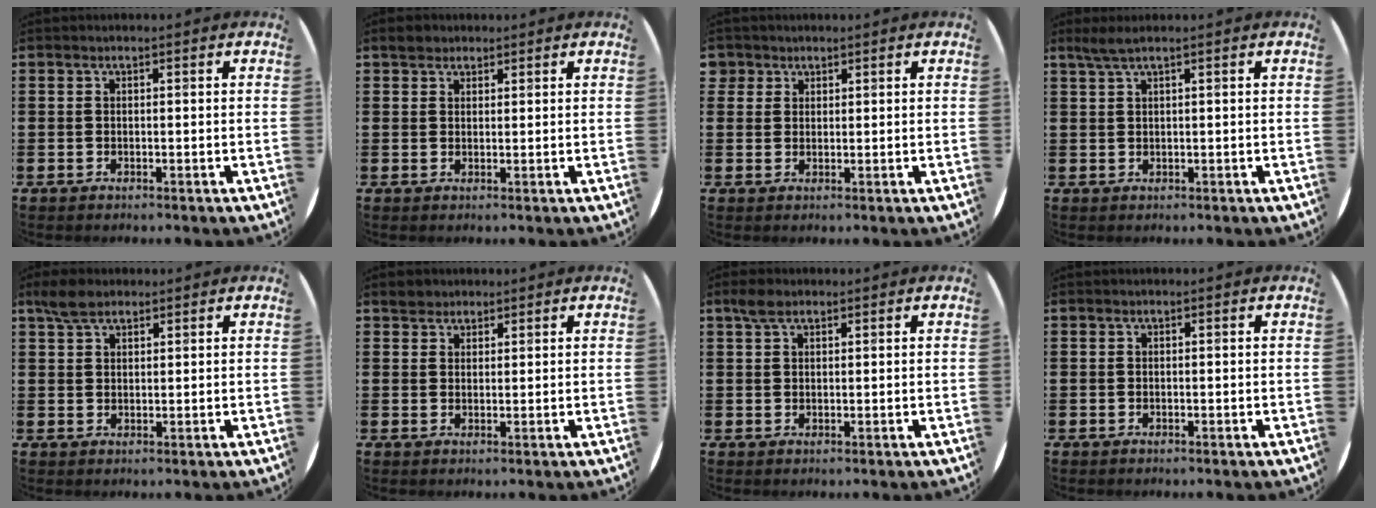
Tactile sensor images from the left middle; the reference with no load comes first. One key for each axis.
{"total": 1.9, "fx": 1.6, "fy": 0.9, "fz": 0.1, "tx": 0.010, "ty": -0.001, "tz": 0.029}
{"total": 2.0, "fx": 1.5, "fy": 1.3, "fz": 0.1, "tx": -0.007, "ty": 0.005, "tz": 0.030}
{"total": 1.8, "fx": 1.1, "fy": -0.1, "fz": 1.4, "tx": -0.030, "ty": 0.000, "tz": 0.021}
{"total": 3.5, "fx": 2.7, "fy": 1.6, "fz": 1.5, "tx": -0.028, "ty": 0.003, "tz": 0.050}
{"total": 2.2, "fx": 2.0, "fy": 1.1, "fz": -0.1, "tx": 0.004, "ty": 0.001, "tz": 0.039}
{"total": 2.4, "fx": 1.7, "fy": 1.2, "fz": 1.1, "tx": -0.017, "ty": 0.002, "tz": 0.030}
{"total": 0.0}